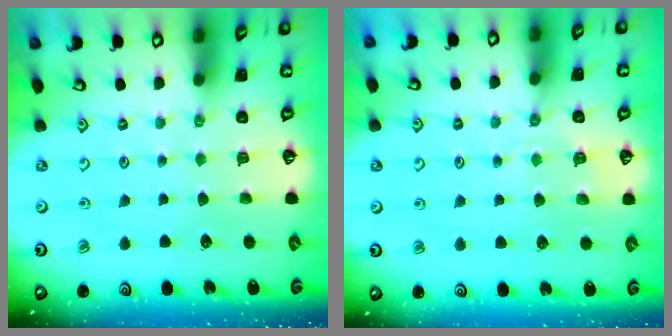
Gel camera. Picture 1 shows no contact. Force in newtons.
{"total": 3.0, "press": 2.9, "slide": 0.7}